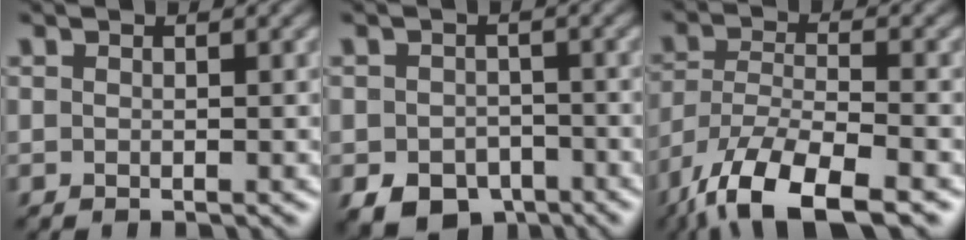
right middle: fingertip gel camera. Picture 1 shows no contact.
{"total": 5.0, "force": [-2.9, 3.4, 2.3], "torque": [-0.042, -0.013, -0.045]}
{"total": 10.4, "force": [-7.3, 3.5, 6.5], "torque": [-0.136, -0.018, -0.142]}